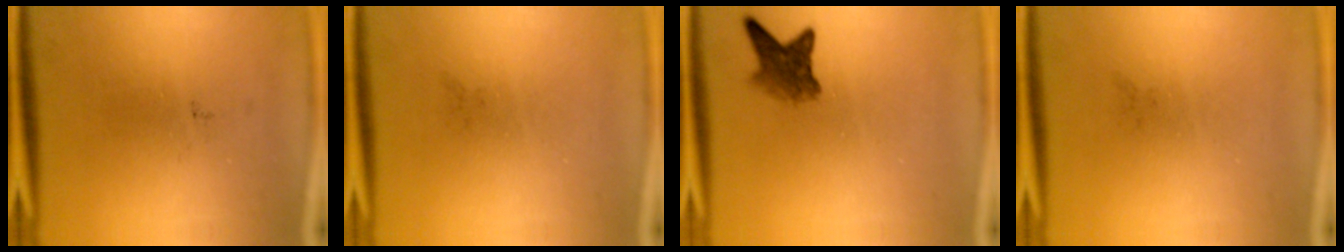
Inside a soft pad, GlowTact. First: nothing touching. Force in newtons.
{"total": 0.0}
{"total": 4.0}
{"total": 0.0}